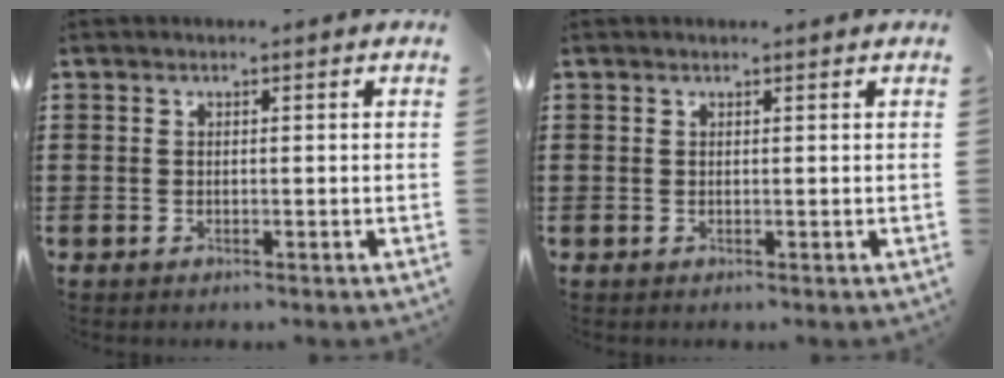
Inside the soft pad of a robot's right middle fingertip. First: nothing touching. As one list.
[{"total": 0.0}]